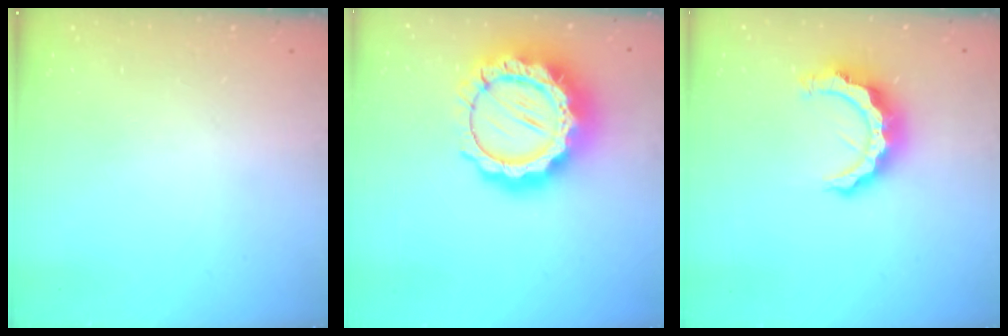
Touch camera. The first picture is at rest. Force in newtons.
{"total": 22.9, "press": 22.8, "slide": 2.0}
{"total": 10.1, "press": 10.0, "slide": 1.1}